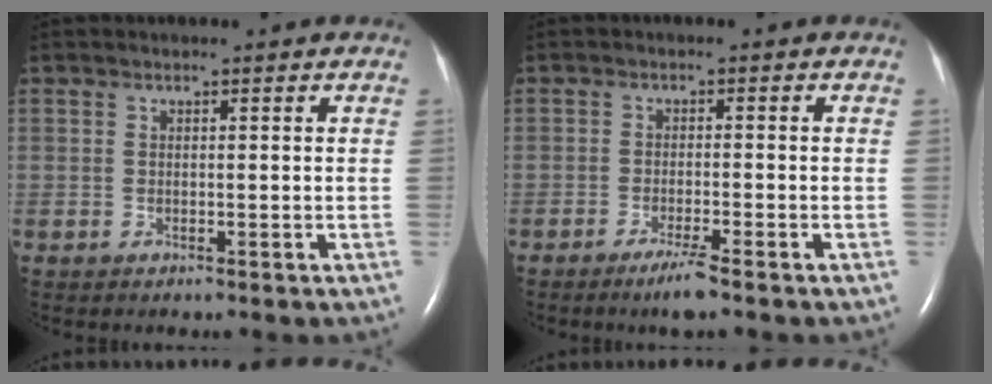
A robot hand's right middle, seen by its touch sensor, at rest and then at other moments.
{"total": 3.5, "force": [-2.5, -0.3, 2.4], "torque": [-0.051, -0.009, -0.047]}